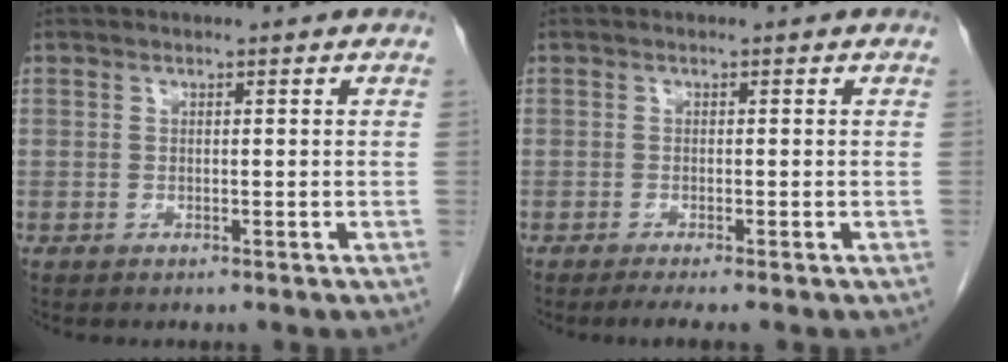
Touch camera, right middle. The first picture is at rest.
{"total": 2.3, "force": [-1.8, -0.2, 1.4], "torque": [-0.023, -0.005, -0.031]}